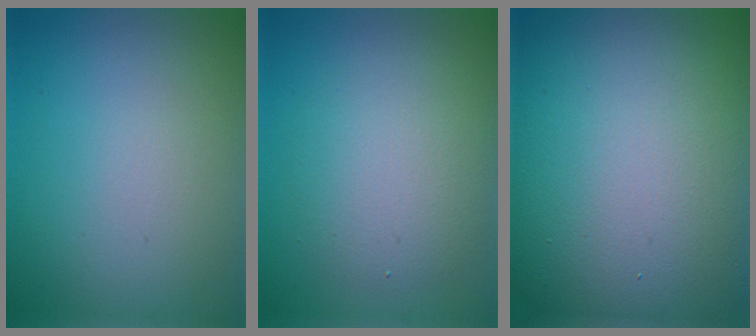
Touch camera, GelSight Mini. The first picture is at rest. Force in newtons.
{"total": 4.4, "press": 4.4, "slide": 0.3}
{"total": 22.1, "press": 22.1, "slide": 0.9}